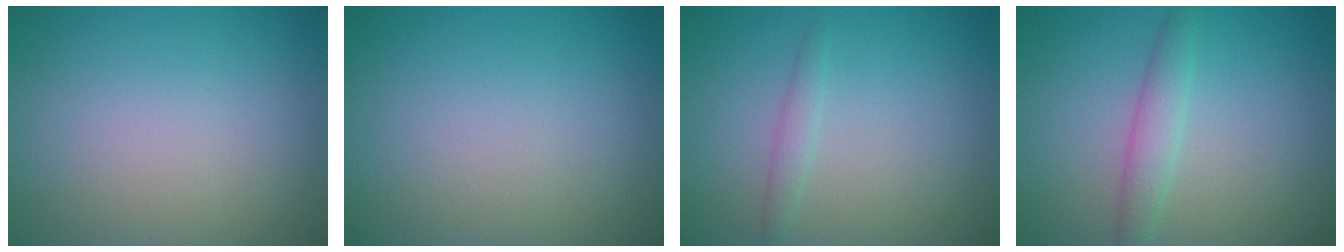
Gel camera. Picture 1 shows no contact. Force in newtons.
{"total": 0.0}
{"total": 1.2, "press": 1.2, "slide": 0.1}
{"total": 2.2, "press": 2.2, "slide": 0.0}